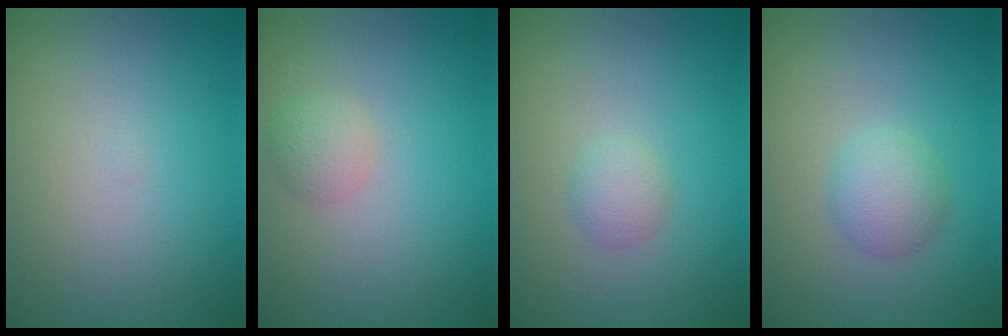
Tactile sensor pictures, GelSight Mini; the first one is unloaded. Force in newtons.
{"total": 1.7, "press": 1.7, "slide": 0.1}
{"total": 1.5, "press": 1.5, "slide": 0.0}
{"total": 2.6, "press": 2.6, "slide": 0.1}